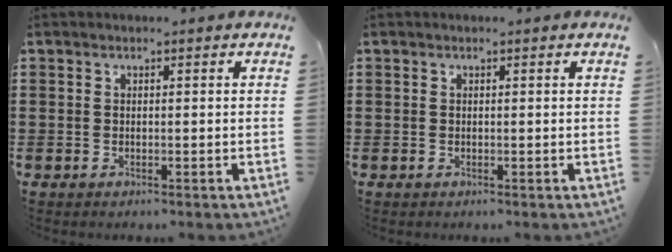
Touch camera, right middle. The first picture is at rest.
{"total": 0.0}